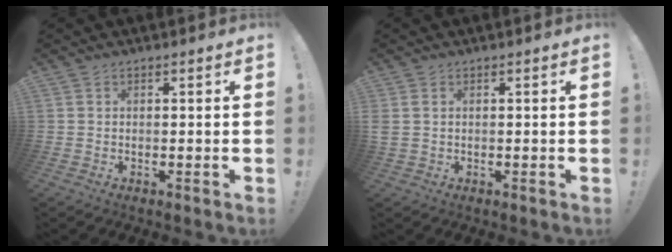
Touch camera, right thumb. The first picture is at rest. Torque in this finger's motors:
{"motor_torque": [-0.13, 0.99, 0.14, 0.27, 0.56]}